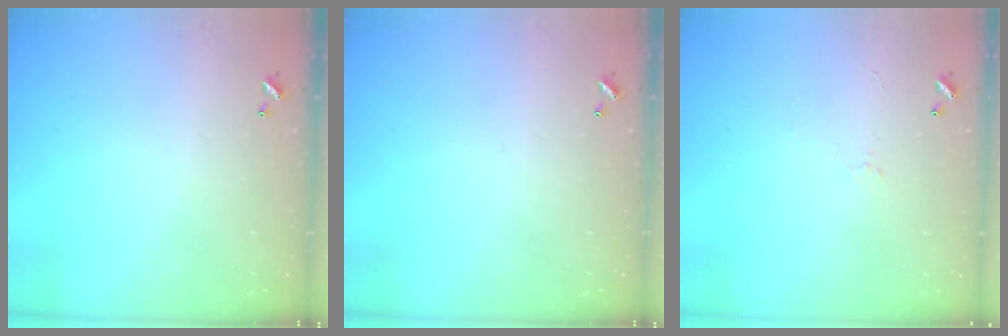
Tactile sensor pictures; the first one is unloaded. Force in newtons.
{"total": 0.0}
{"total": 0.5, "press": 0.1, "slide": 0.5}